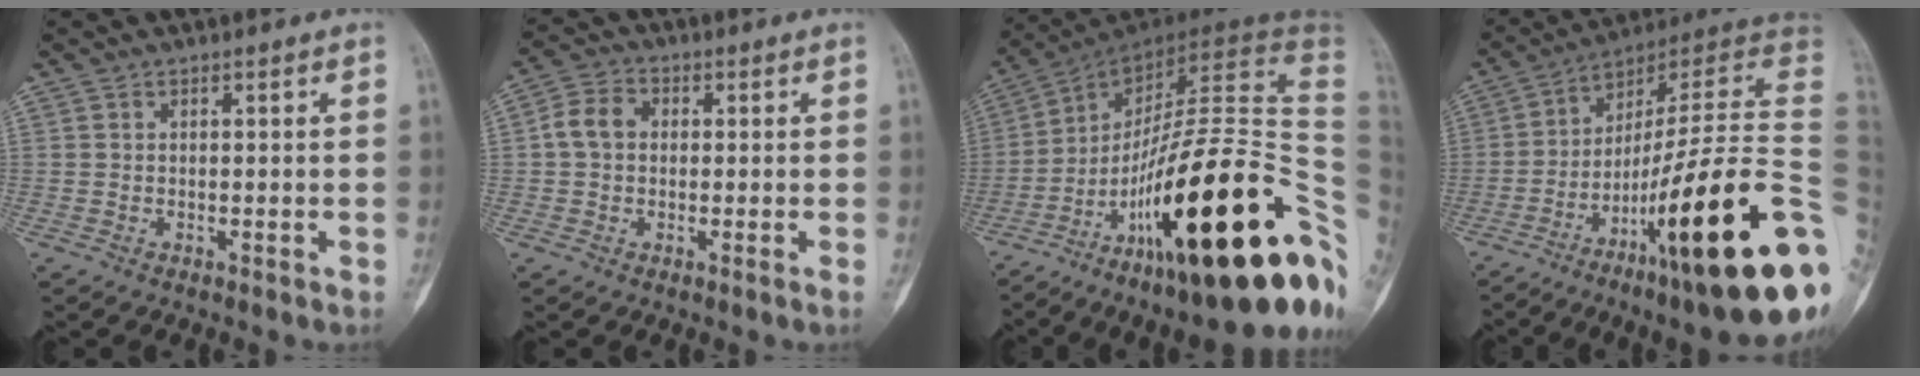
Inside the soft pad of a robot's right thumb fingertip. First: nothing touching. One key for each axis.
{"total": 5.2, "fx": 0.3, "fy": 4.0, "fz": 3.4, "tx": -0.060, "ty": 0.015, "tz": -0.006}
{"total": 37.2, "fx": -12.0, "fy": 9.8, "fz": 33.8, "tx": -0.446, "ty": 0.073, "tz": -0.187}
{"total": 31.8, "fx": -8.5, "fy": 5.0, "fz": 30.2, "tx": -0.376, "ty": 0.046, "tz": -0.138}